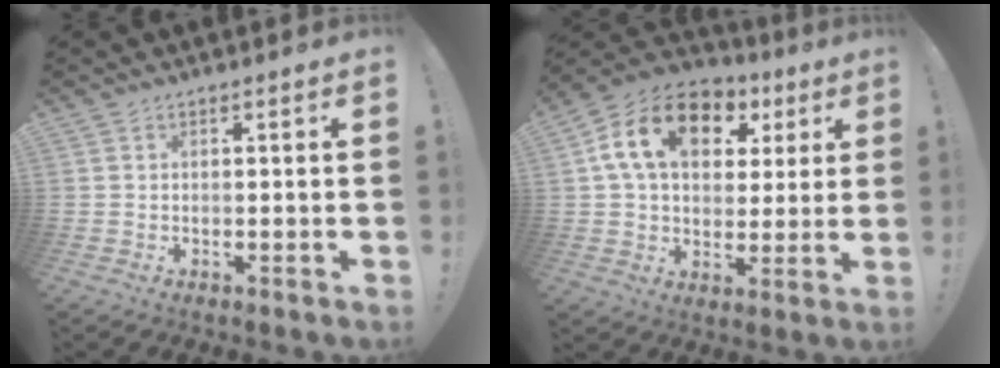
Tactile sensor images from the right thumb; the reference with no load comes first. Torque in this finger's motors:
{"motor_torque": [0.71, 2.10, 0.68, -0.25, 0.13]}